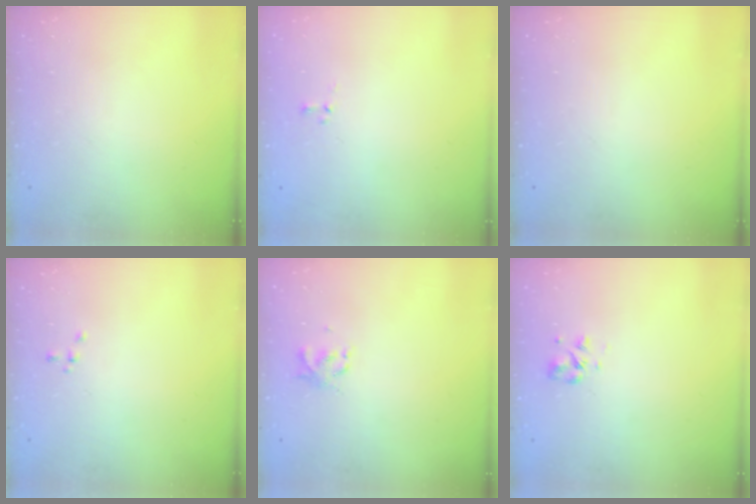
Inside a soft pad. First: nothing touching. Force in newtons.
{"total": 0.0}
{"total": 0.0}
{"total": 0.5, "press": 0.5, "slide": 0.0}
{"total": 1.9, "press": 1.9, "slide": 0.3}
{"total": 2.6, "press": 2.4, "slide": 1.0}